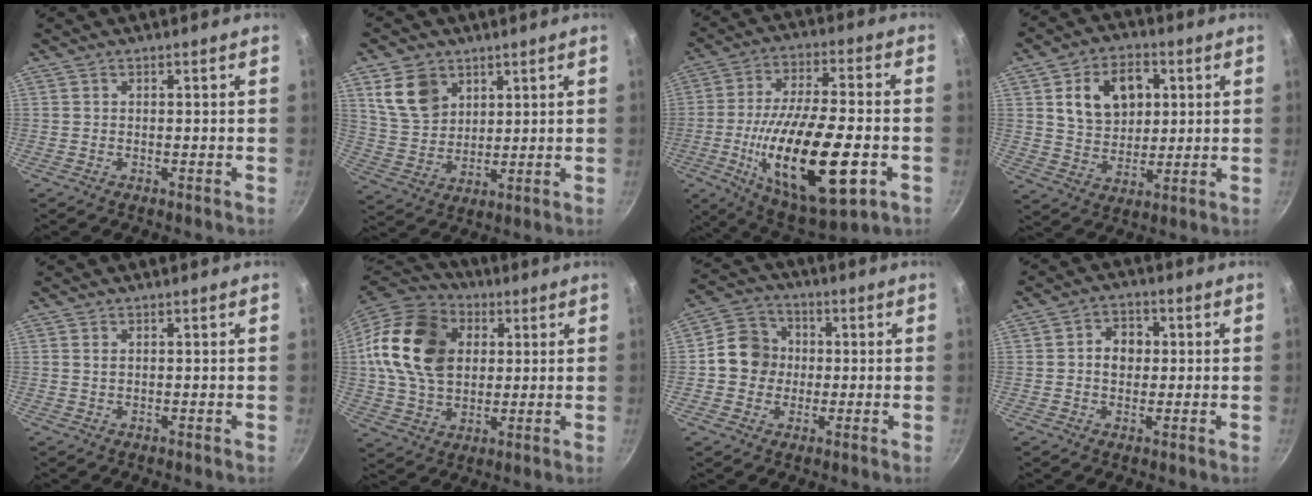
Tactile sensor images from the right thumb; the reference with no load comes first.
{"total": 10.2, "force": [4.7, 7.5, 5.0], "torque": [-0.068, -0.018, 0.103]}
{"total": 25.4, "force": [-6.9, 9.1, 22.7], "torque": [-0.383, 0.013, -0.106]}
{"total": 13.2, "force": [3.6, 9.7, 8.3], "torque": [-0.105, -0.003, 0.062]}
{"total": 1.1, "force": [0.4, 0.7, 0.7], "torque": [-0.013, 0.002, 0.009]}
{"total": 21.8, "force": [5.1, 15.8, 14.2], "torque": [-0.243, 0.010, 0.085]}
{"total": 9.5, "force": [-0.1, 8.6, 3.9], "torque": [-0.034, 0.017, -0.020]}
{"total": 5.9, "force": [0.5, 4.7, 3.4], "torque": [-0.024, 0.010, 0.001]}